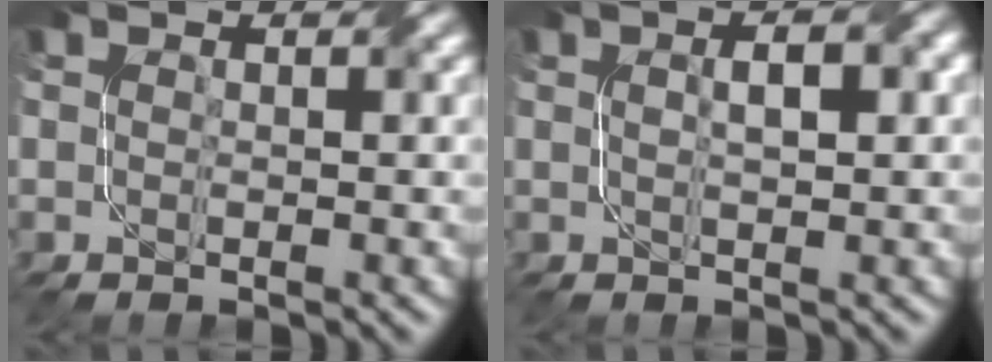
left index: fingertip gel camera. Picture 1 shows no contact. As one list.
[{"total": 3.0, "force": [0.8, 0.8, 2.7], "torque": [-0.033, 0.004, 0.004]}]